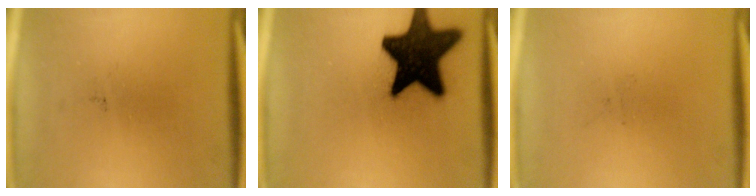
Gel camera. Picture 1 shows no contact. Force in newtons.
{"total": 19.8}
{"total": 0.0}